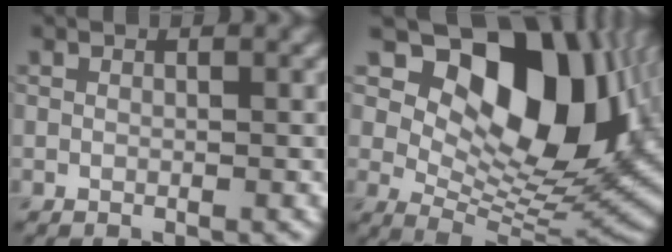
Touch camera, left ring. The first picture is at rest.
{"total": 15.2, "force": [5.9, 8.8, 11.0], "torque": [-0.155, 0.005, 0.103]}